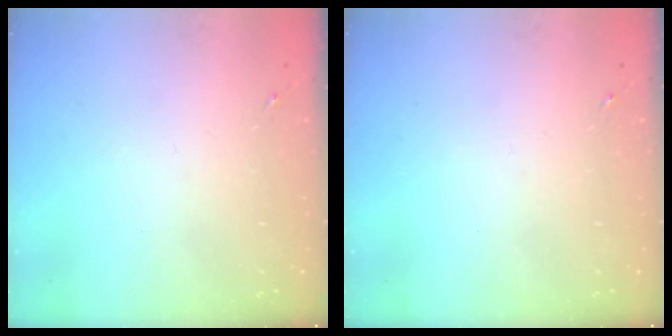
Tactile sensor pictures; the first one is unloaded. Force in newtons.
{"total": 0.0}